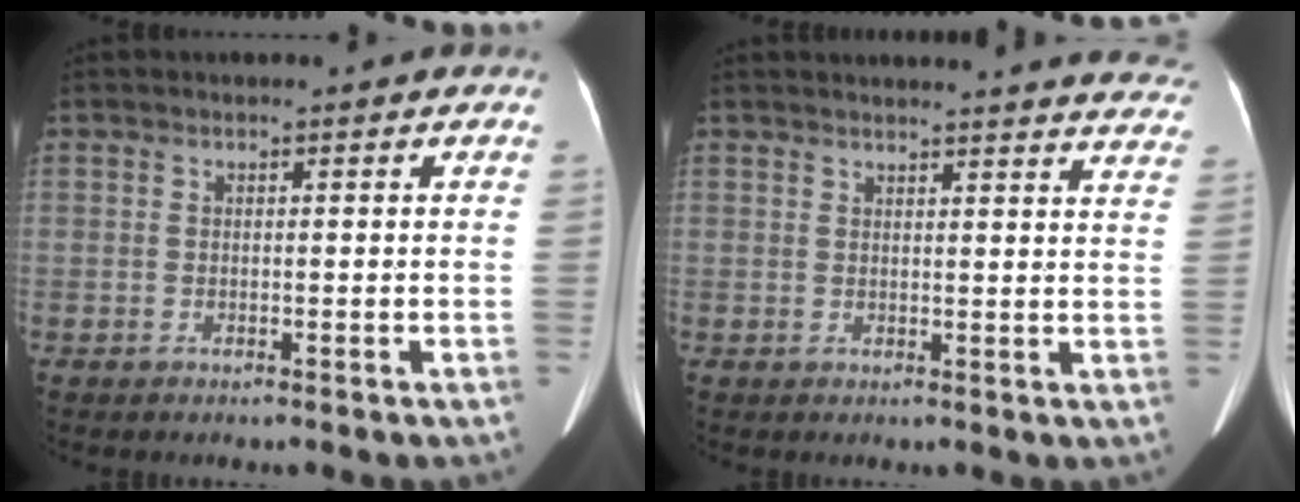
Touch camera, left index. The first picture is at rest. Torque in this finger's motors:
{"motor_torque": [0.82, -1.27, 0.07, 0.01]}